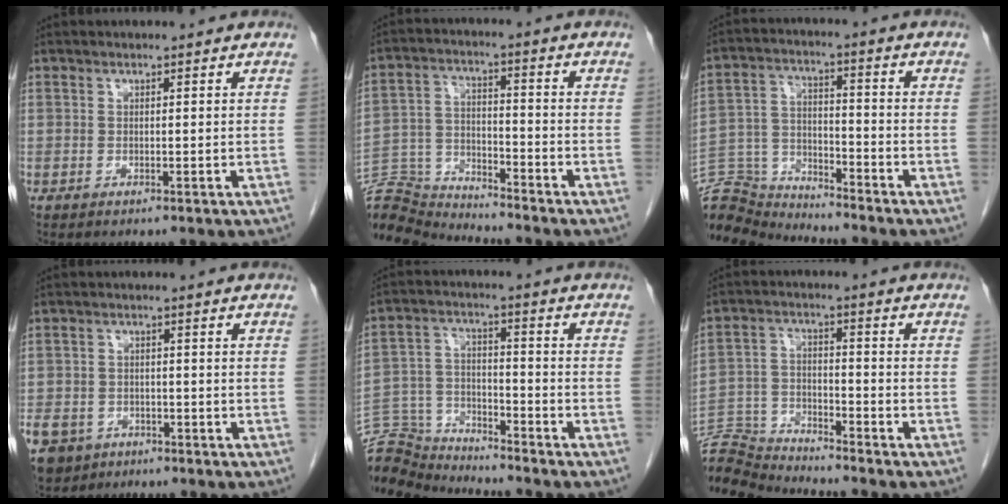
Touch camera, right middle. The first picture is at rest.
{"total": 10.6, "force": [-10.6, -0.2, -0.7], "torque": [0.007, 0.023, -0.203]}
{"total": 10.5, "force": [-10.5, 0.3, -0.9], "torque": [0.011, 0.026, -0.202]}
{"total": 12.1, "force": [-7.0, 9.1, 3.9], "torque": [-0.121, -0.004, -0.104]}
{"total": 10.9, "force": [-10.8, 0.8, -0.5], "torque": [0.001, 0.028, -0.206]}
{"total": 9.5, "force": [-9.4, -0.8, -0.6], "torque": [0.003, 0.013, -0.180]}